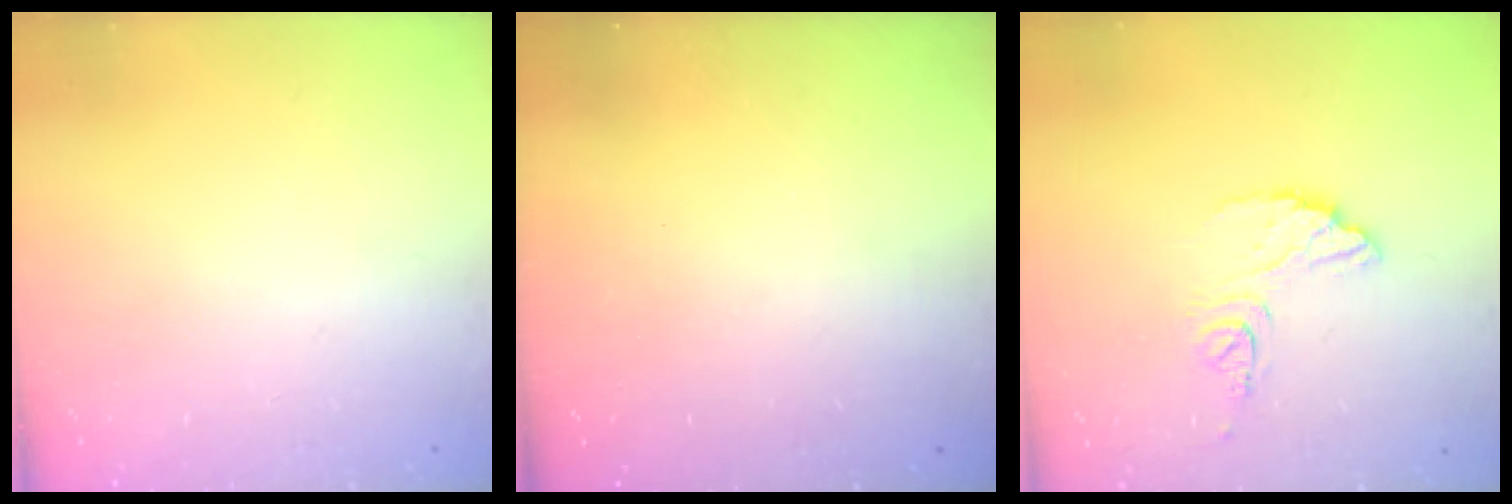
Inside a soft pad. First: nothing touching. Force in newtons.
{"total": 2.9, "press": 2.9, "slide": 0.3}
{"total": 10.1, "press": 10.0, "slide": 0.8}